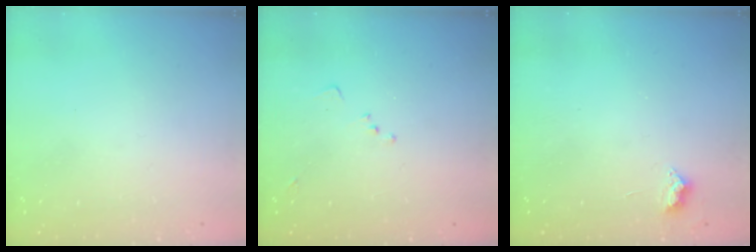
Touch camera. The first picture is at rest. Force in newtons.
{"total": 7.9, "press": 7.8, "slide": 0.9}
{"total": 4.8, "press": 4.8, "slide": 0.6}